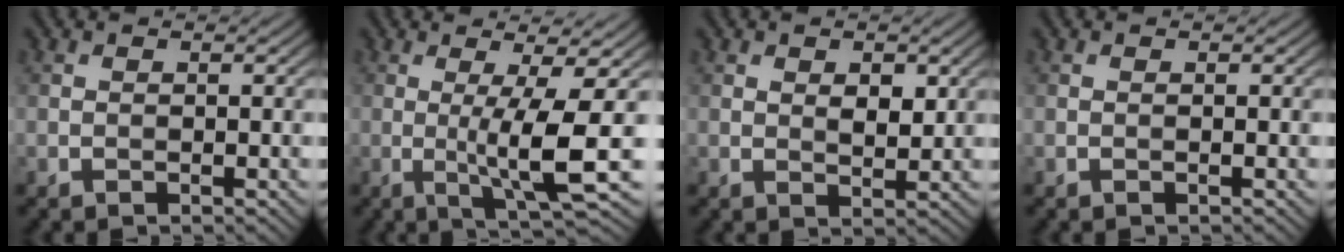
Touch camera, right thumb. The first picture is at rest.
{"total": 7.5, "force": [-0.3, 0.7, 7.5], "torque": [-0.137, 0.005, 0.001]}
{"total": 3.0, "force": [1.0, 1.6, 2.3], "torque": [-0.038, -0.004, 0.019]}
{"total": 0.0}